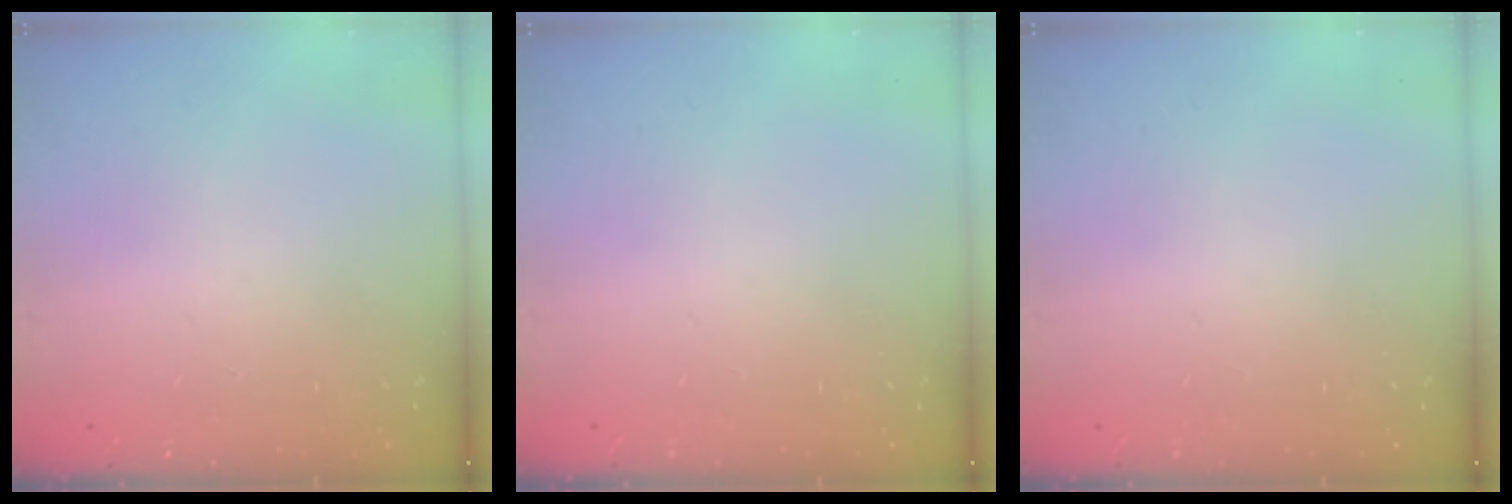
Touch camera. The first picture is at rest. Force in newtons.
{"total": 0.0}
{"total": 0.0}